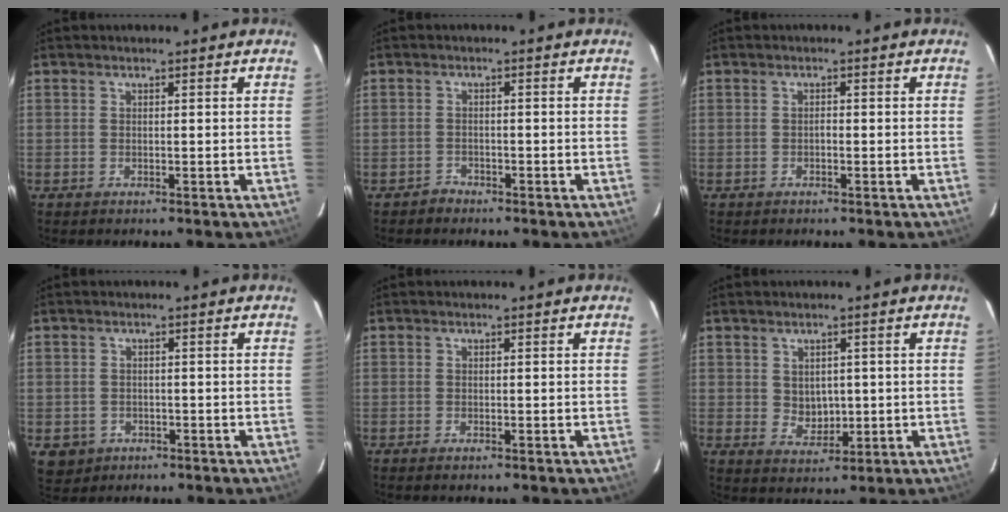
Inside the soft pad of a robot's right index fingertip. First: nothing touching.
{"total": 1.6, "force": [-1.3, 0.9, -0.3], "torque": [0.003, 0.007, -0.023]}
{"total": 0.6, "force": [-0.4, 0.3, 0.3], "torque": [-0.003, 0.003, -0.008]}
{"total": 4.4, "force": [-1.5, 4.0, 1.1], "torque": [-0.028, 0.005, -0.012]}
{"total": 0.7, "force": [-0.6, 0.1, 0.3], "torque": [-0.006, -0.002, -0.012]}
{"total": 4.2, "force": [0.5, 3.5, 2.3], "torque": [-0.037, 0.003, 0.018]}